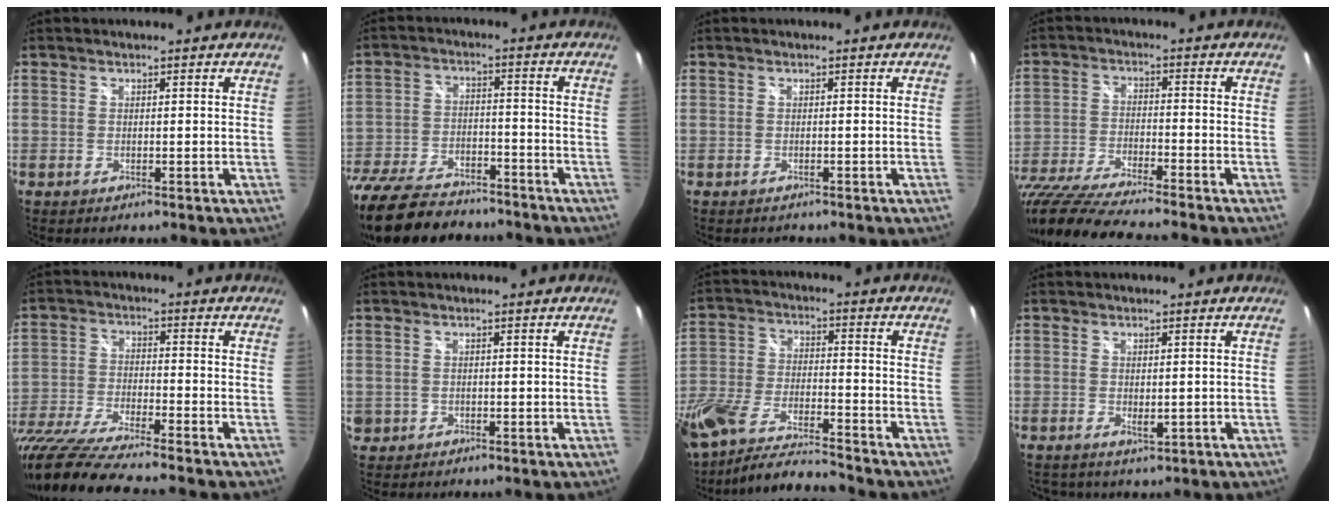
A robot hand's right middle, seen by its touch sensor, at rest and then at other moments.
{"total": 22.1, "force": [-17.4, 8.8, 10.5], "torque": [-0.245, -0.028, -0.279]}
{"total": 0.5, "force": [-0.5, 0.1, -0.1], "torque": [-0.001, 0.001, -0.011]}
{"total": 18.3, "force": [-15.5, 1.8, 9.5], "torque": [-0.203, -0.044, -0.280]}
{"total": 16.5, "force": [-13.8, 0.5, 9.1], "torque": [-0.195, -0.049, -0.259]}
{"total": 2.5, "force": [-0.2, 2.3, 0.8], "torque": [-0.017, -0.002, 0.000]}
{"total": 14.8, "force": [-12.2, 3.4, 7.6], "torque": [-0.173, -0.025, -0.225]}
{"total": 1.3, "force": [-0.2, 1.0, 0.9], "torque": [-0.009, -0.002, -0.002]}